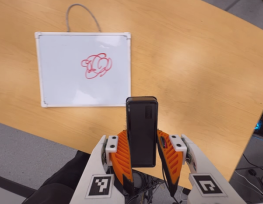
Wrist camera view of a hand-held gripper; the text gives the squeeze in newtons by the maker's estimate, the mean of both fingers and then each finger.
{"total": 4.5, "left": 3.4, "right": 5.5}